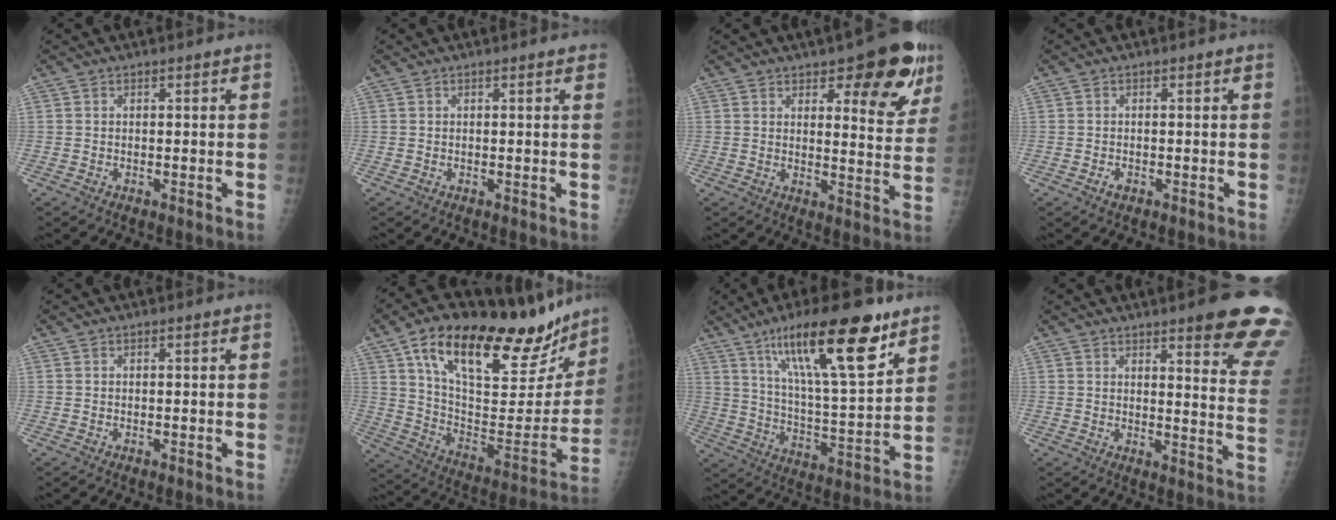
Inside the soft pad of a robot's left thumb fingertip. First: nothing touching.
{"total": 1.7, "force": [1.2, 0.4, 1.1], "torque": [-0.008, 0.005, 0.010]}
{"total": 13.2, "force": [7.1, 5.0, 9.9], "torque": [-0.074, -0.035, 0.089]}
{"total": 1.1, "force": [-0.5, 0.7, 0.6], "torque": [-0.008, 0.000, -0.008]}
{"total": 0.0}
{"total": 31.7, "force": [20.2, 12.1, 21.2], "torque": [-0.293, -0.034, 0.327]}
{"total": 22.2, "force": [13.2, 5.4, 17.0], "torque": [-0.258, -0.048, 0.224]}
{"total": 16.7, "force": [11.4, 2.8, 11.9], "torque": [-0.118, -0.061, 0.129]}